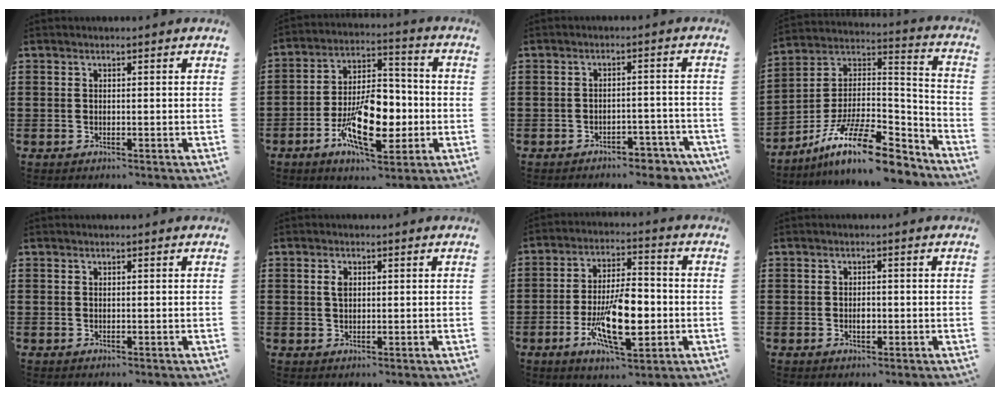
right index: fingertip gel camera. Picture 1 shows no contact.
{"total": 13.1, "force": [-4.0, 6.8, 10.5], "torque": [-0.191, -0.003, -0.067]}
{"total": 3.4, "force": [-3.2, 0.6, 0.9], "torque": [-0.018, 0.004, -0.063]}
{"total": 15.4, "force": [-10.9, 4.3, 9.9], "torque": [-0.184, 0.030, -0.197]}
{"total": 0.0}
{"total": 2.0, "force": [0.5, 1.1, 1.6], "torque": [-0.035, 0.006, 0.009]}
{"total": 12.2, "force": [-3.1, 5.4, 10.5], "torque": [-0.193, -0.010, -0.056]}
{"total": 1.7, "force": [-0.3, 0.9, 1.5], "torque": [-0.028, 0.000, -0.004]}